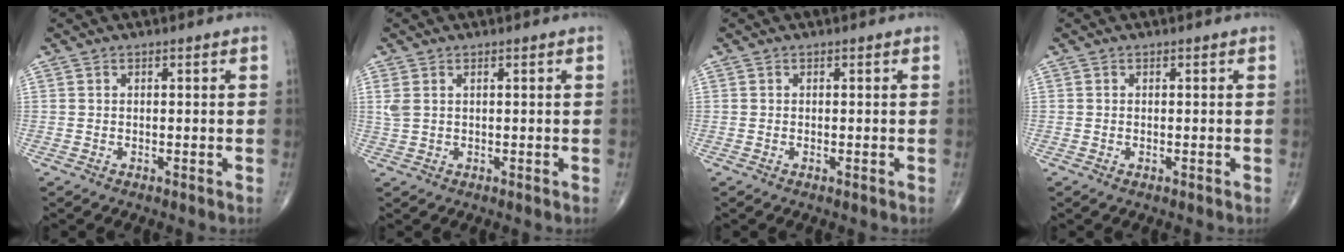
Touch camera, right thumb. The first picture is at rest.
{"total": 2.1, "force": [0.8, 1.0, 1.6], "torque": [-0.048, 0.012, 0.024]}
{"total": 0.0}
{"total": 0.0}